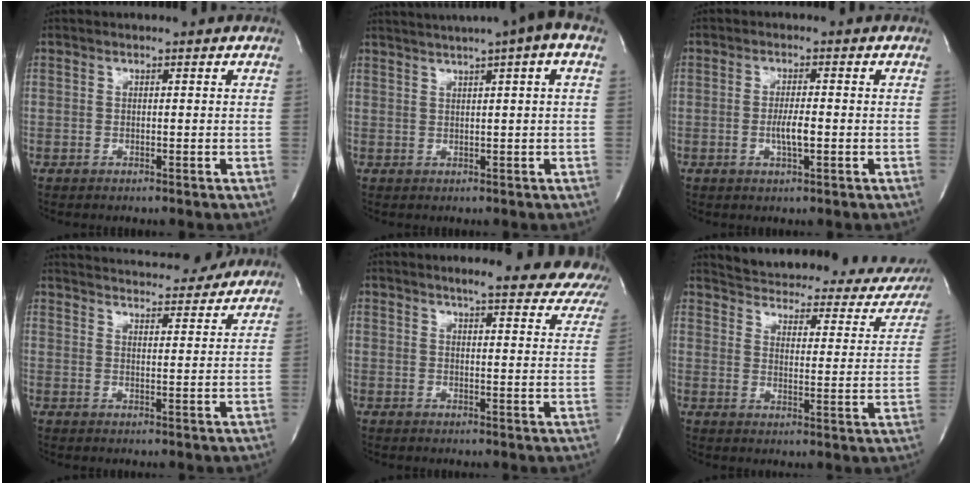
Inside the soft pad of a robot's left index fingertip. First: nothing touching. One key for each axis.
{"total": 9.3, "fx": 5.9, "fy": -0.3, "fz": 7.2, "tx": -0.116, "ty": 0.031, "tz": 0.075}
{"total": 3.1, "fx": -0.8, "fy": 0.4, "fz": 3.0, "tx": -0.060, "ty": -0.005, "tz": -0.014}
{"total": 18.5, "fx": 17.4, "fy": 2.7, "fz": 5.6, "tx": -0.090, "ty": 0.011, "tz": 0.230}
{"total": 19.3, "fx": 18.0, "fy": 3.2, "fz": 6.3, "tx": -0.070, "ty": -0.052, "tz": 0.189}
{"total": 26.5, "fx": 23.8, "fy": 7.2, "fz": 9.0, "tx": -0.133, "ty": -0.059, "tz": 0.274}